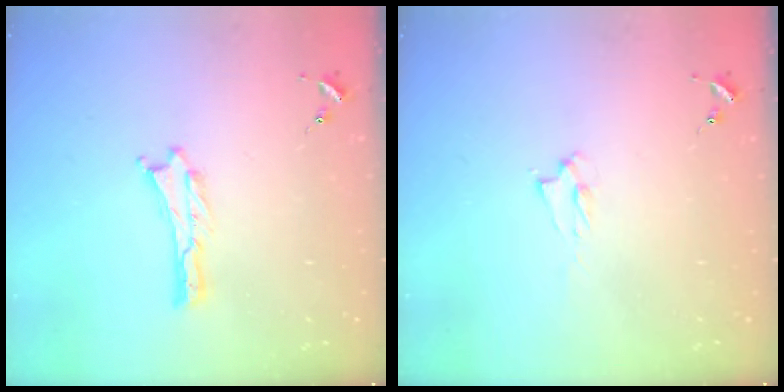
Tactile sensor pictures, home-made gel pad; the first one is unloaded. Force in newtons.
{"total": 1.4, "press": 1.3, "slide": 0.3}